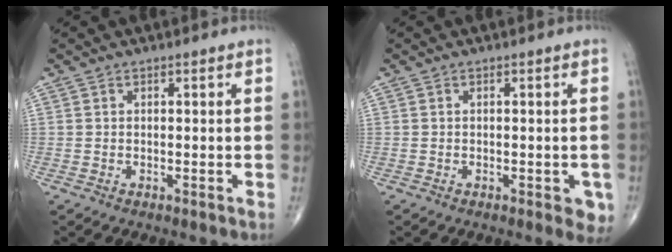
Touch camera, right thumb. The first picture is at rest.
{"total": 3.3, "force": [-1.2, 1.5, 2.7], "torque": [-0.013, -0.003, -0.012]}